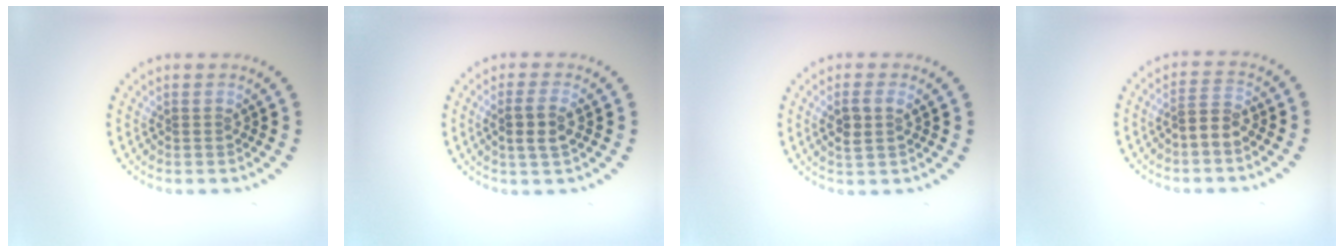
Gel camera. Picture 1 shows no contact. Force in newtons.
{"total": 2.3, "press": 2.1, "slide": 0.9}
{"total": 2.0, "press": 1.8, "slide": 0.7}
{"total": 2.0, "press": 1.8, "slide": 0.8}